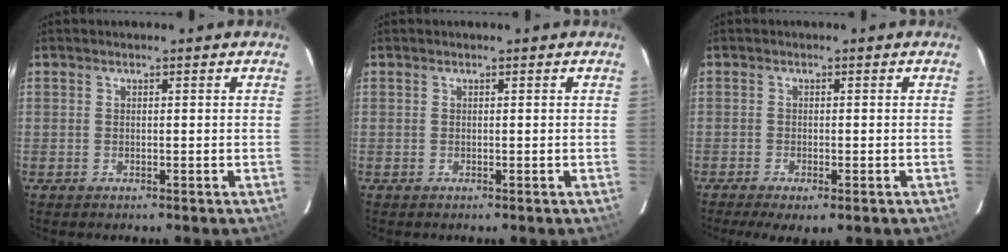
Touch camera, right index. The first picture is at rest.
{"total": 0.0}
{"total": 5.4, "force": [-3.5, 1.3, 3.8], "torque": [-0.086, -0.023, -0.054]}